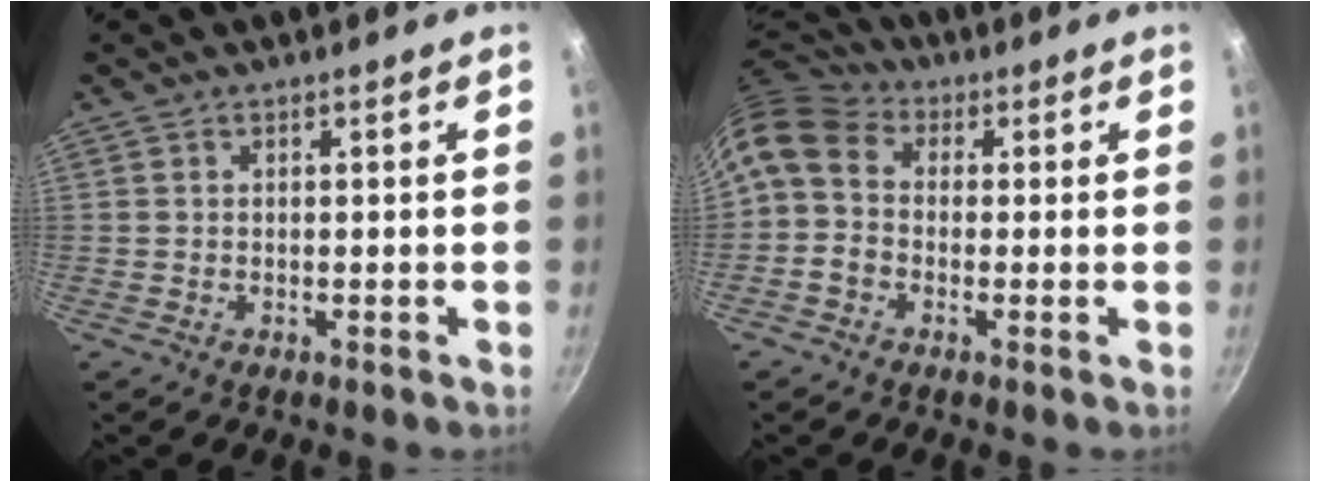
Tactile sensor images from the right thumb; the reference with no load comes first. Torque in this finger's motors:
{"motor_torque": [-0.07, 0.94, 1.21, -0.58, 0.25]}